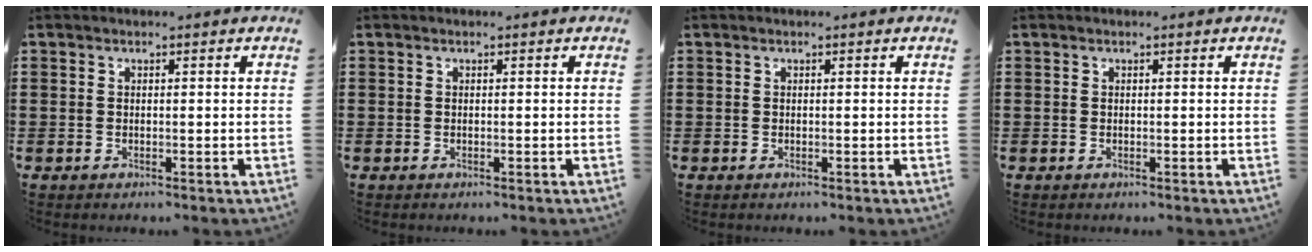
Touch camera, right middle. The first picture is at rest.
{"total": 0.0}
{"total": 0.0}
{"total": 0.0}